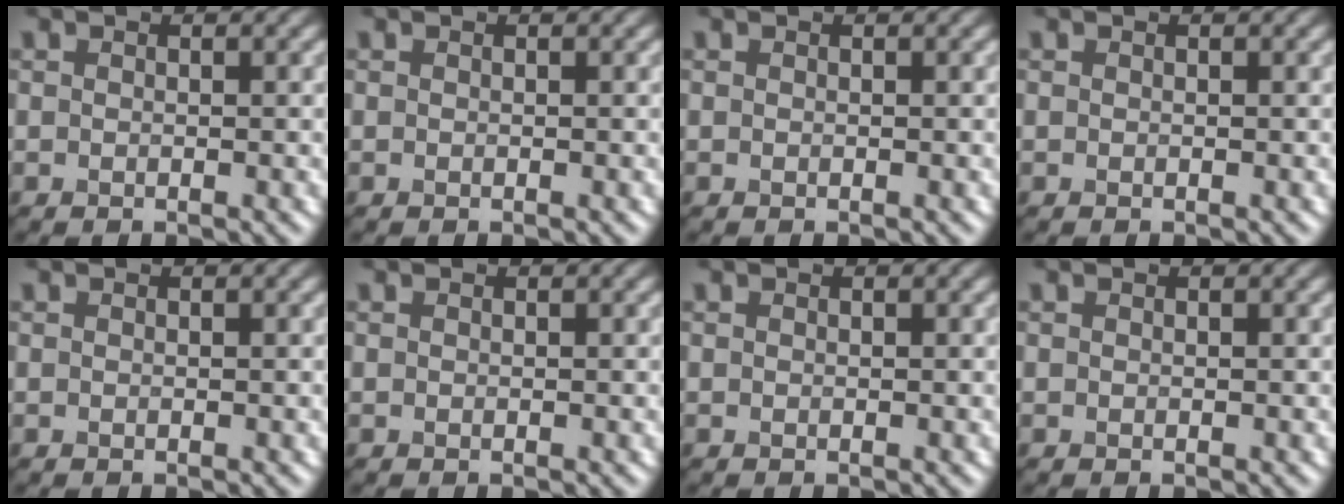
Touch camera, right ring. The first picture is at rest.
{"total": 0.0}
{"total": 0.0}
{"total": 0.0}
{"total": 0.0}
{"total": 0.0}
{"total": 0.0}
{"total": 0.0}